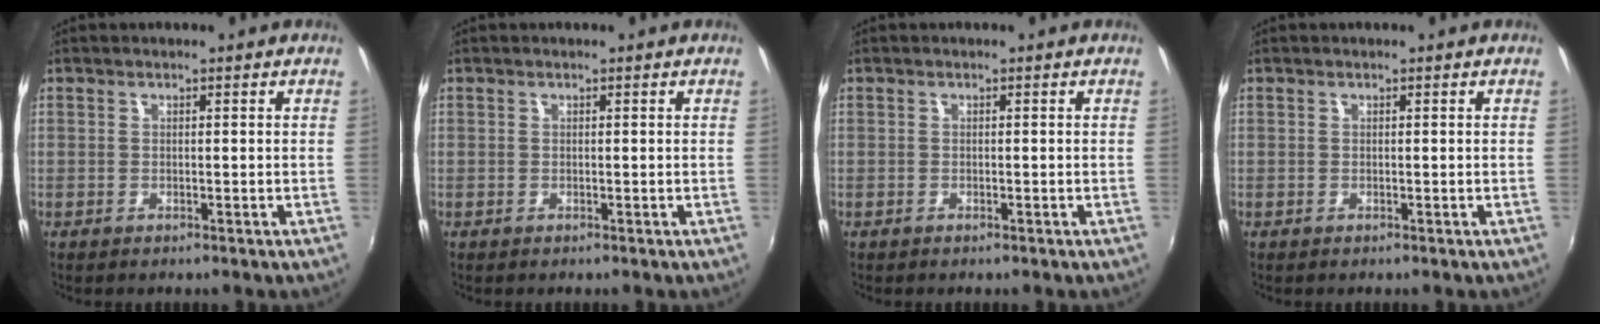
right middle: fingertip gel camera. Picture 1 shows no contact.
{"total": 0.0}
{"total": 0.0}
{"total": 0.0}